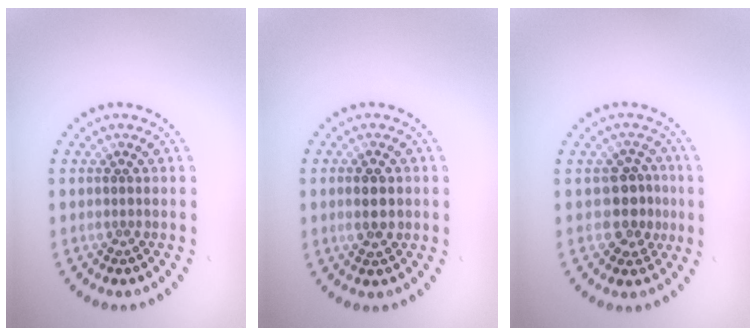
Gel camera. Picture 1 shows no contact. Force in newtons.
{"total": 2.2, "press": 2.2, "slide": 0.1}
{"total": 3.0, "press": 2.7, "slide": 1.2}